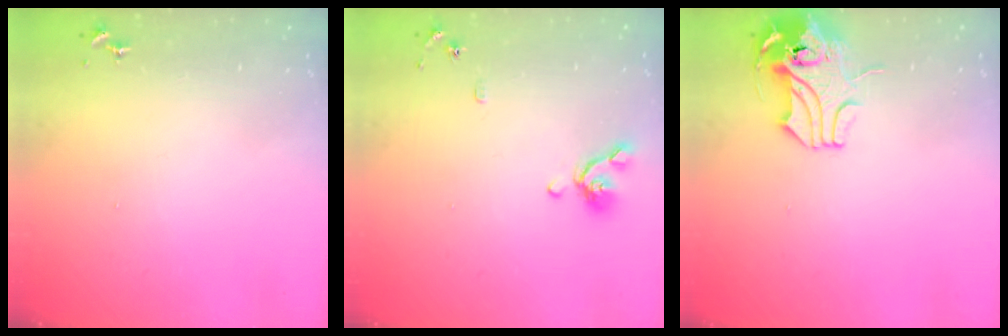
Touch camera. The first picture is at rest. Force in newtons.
{"total": 7.9, "press": 7.7, "slide": 1.4}
{"total": 12.2, "press": 12.1, "slide": 1.7}